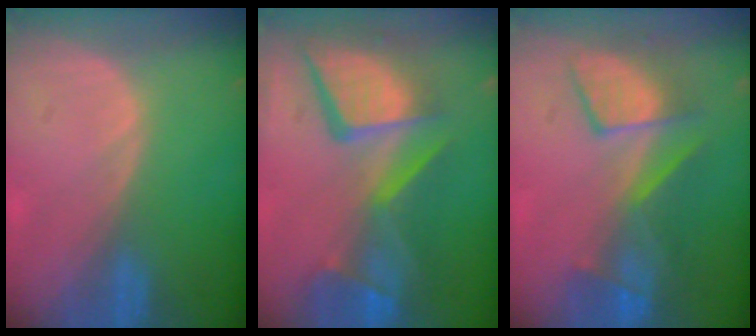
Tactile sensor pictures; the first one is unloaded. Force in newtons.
{"total": 13.7, "press": 11.2, "slide": 7.9}
{"total": 8.3, "press": 8.3, "slide": 0.5}